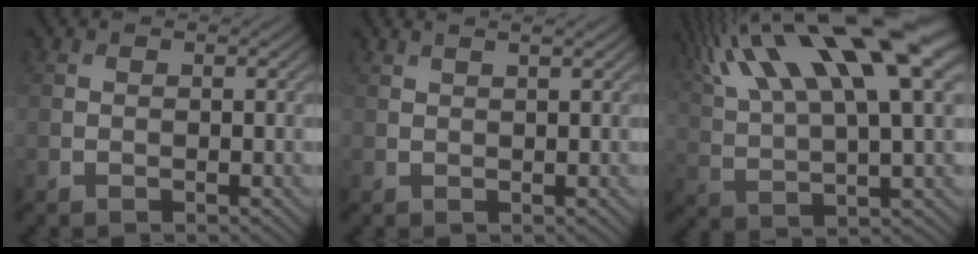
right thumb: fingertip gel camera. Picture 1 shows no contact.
{"total": 1.4, "force": [1.1, 0.0, 0.8], "torque": [-0.015, 0.004, 0.021]}
{"total": 19.2, "force": [10.4, 5.5, 15.2], "torque": [-0.307, 0.046, 0.187]}